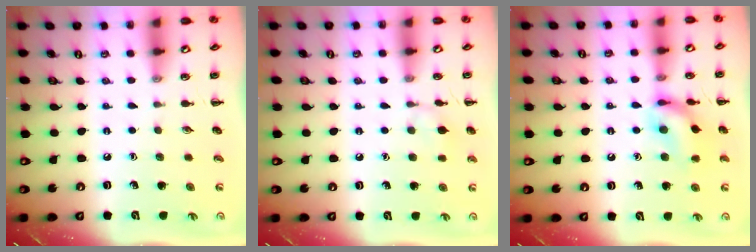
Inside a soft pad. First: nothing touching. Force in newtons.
{"total": 6.3, "press": 6.0, "slide": 2.1}
{"total": 13.6, "press": 13.5, "slide": 1.5}